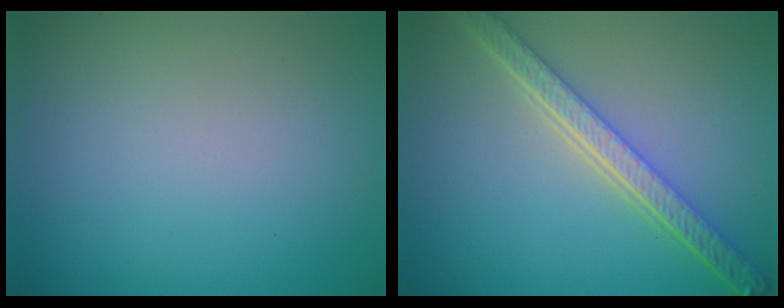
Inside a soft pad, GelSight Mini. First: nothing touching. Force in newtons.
{"total": 5.3, "press": 4.0, "slide": 3.4}